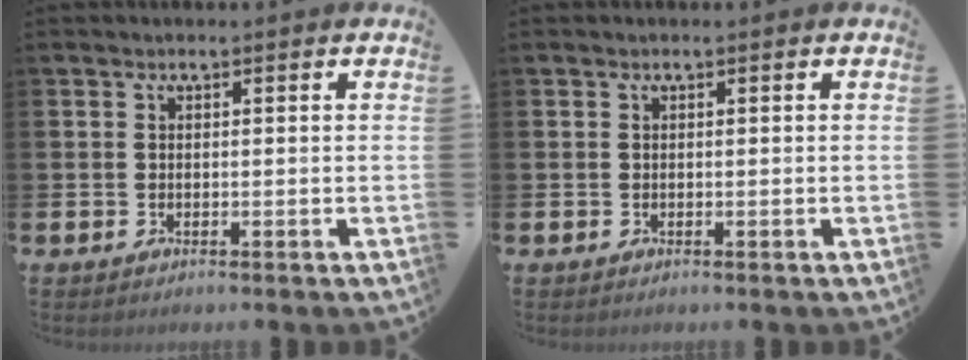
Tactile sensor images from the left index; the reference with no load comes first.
{"total": 0.0}